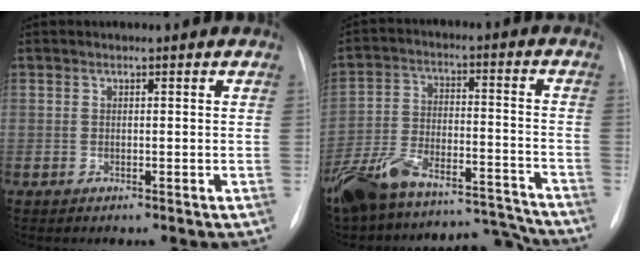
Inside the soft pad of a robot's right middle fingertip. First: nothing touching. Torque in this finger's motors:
{"motor_torque": [0.62, -0.61, 0.47, 0.19]}